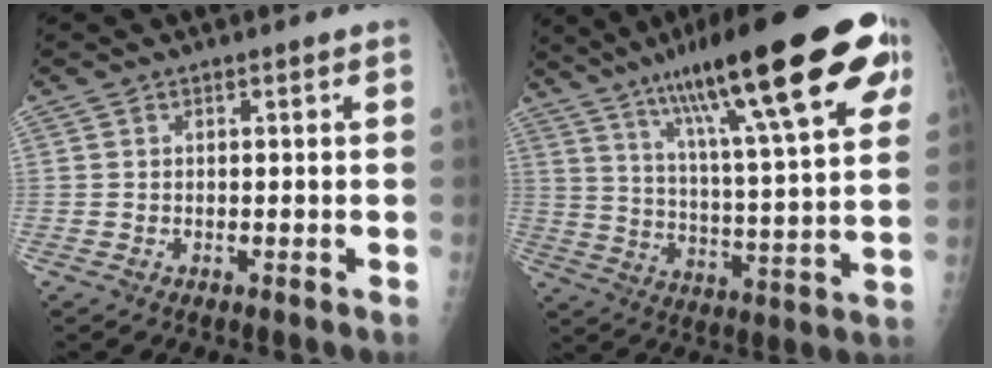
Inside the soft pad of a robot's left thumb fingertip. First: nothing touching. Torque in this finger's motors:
{"motor_torque": [1.96, 1.29, 1.96, -0.81, 0.65]}